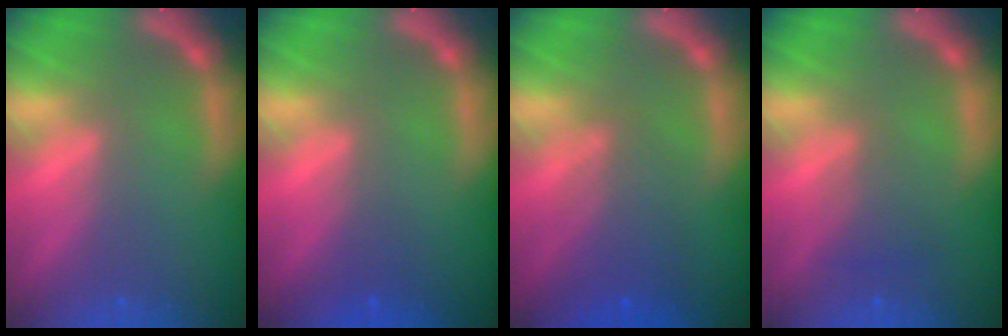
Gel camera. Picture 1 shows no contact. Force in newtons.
{"total": 1.0}
{"total": 4.0}
{"total": 2.0}